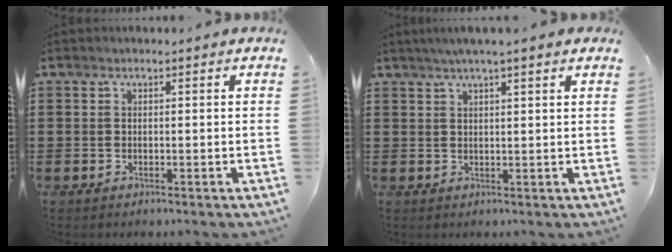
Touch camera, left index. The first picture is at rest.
{"total": 2.6, "force": [2.1, -0.2, 1.5], "torque": [-0.035, 0.003, 0.037]}